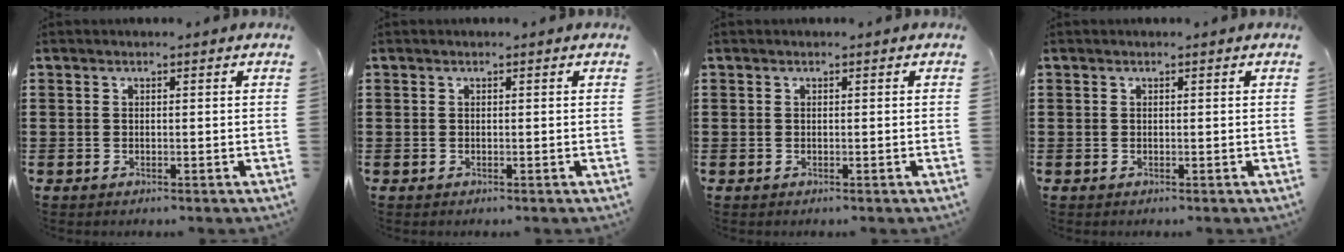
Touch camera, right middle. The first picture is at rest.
{"total": 0.0}
{"total": 0.0}
{"total": 0.0}